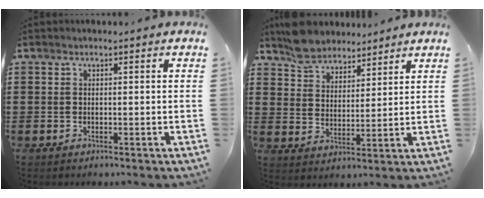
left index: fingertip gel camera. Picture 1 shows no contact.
{"total": 5.7, "force": [5.3, 2.1, 0.5], "torque": [-0.035, -0.009, 0.100]}